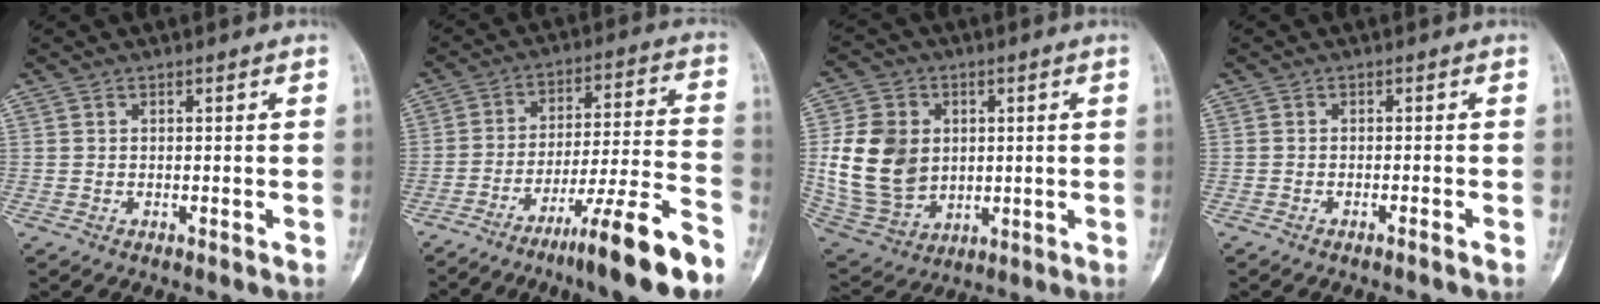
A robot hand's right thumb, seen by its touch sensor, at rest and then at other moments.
{"total": 16.8, "force": [-11.6, 0.7, 12.1], "torque": [-0.205, 0.063, -0.186]}
{"total": 15.7, "force": [1.6, 12.5, 9.4], "torque": [-0.154, -0.006, 0.047]}
{"total": 1.2, "force": [-0.9, -0.4, 0.6], "torque": [-0.014, 0.009, -0.014]}